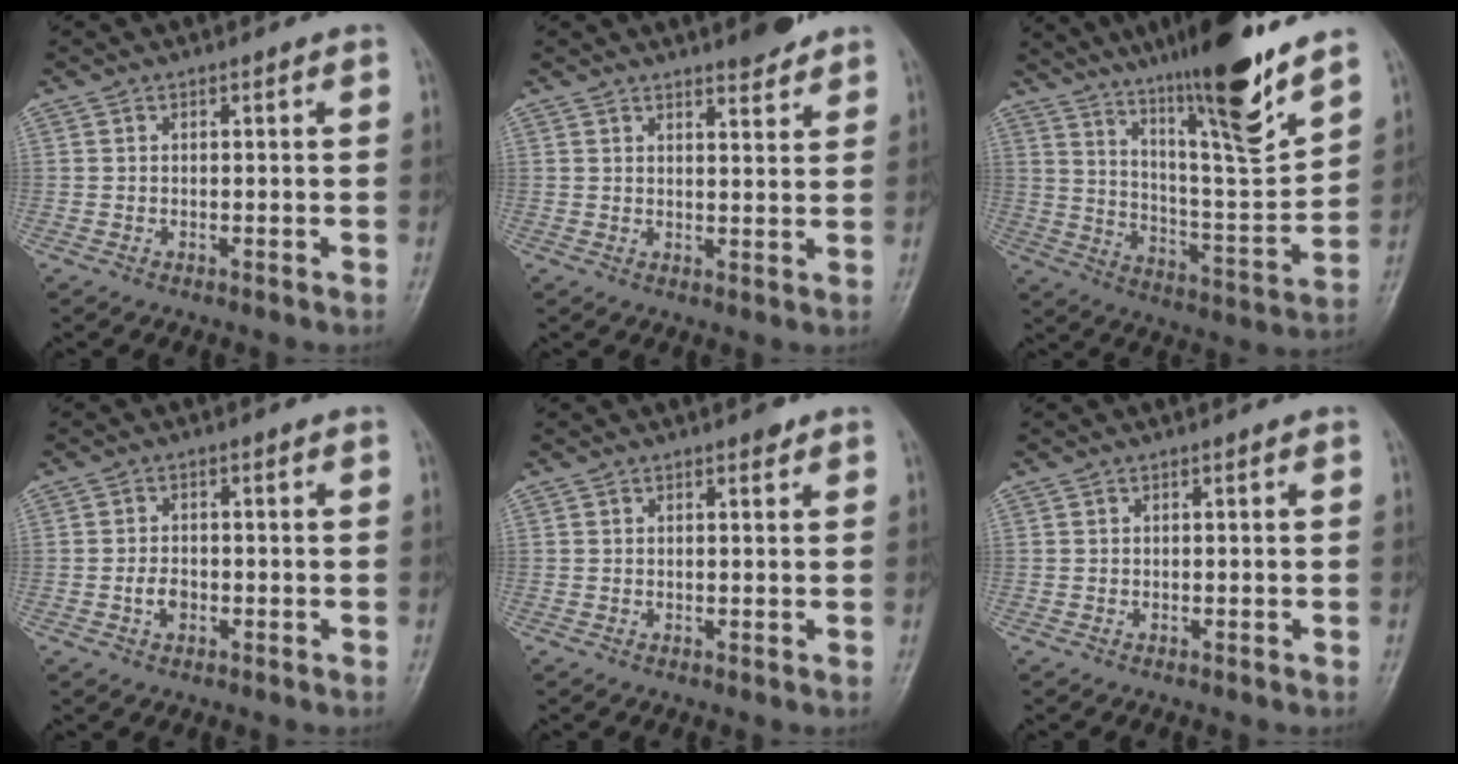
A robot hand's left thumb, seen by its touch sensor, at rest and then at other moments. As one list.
[{"total": 4.2, "force": [3.5, 1.0, 2.1], "torque": [-0.019, -0.026, 0.051]}, {"total": 20.5, "force": [14.9, 1.9, 14.0], "torque": [-0.194, -0.083, 0.251]}, {"total": 2.7, "force": [-0.8, 1.8, 1.8], "torque": [-0.028, 0.008, -0.016]}, {"total": 1.3, "force": [0.9, 0.5, 0.8], "torque": [-0.006, -0.004, 0.011]}, {"total": 0.0}]